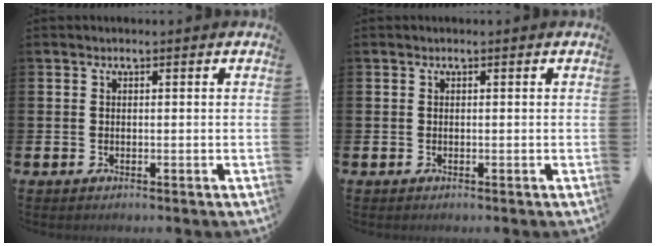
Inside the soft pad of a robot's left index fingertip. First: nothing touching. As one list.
[{"total": 0.0}]